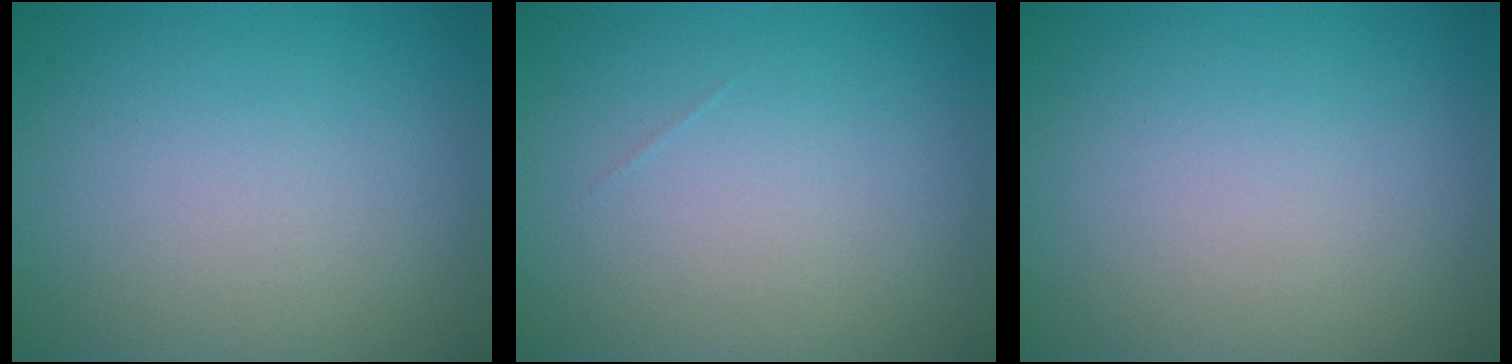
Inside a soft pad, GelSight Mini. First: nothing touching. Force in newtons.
{"total": 0.0}
{"total": 0.0}